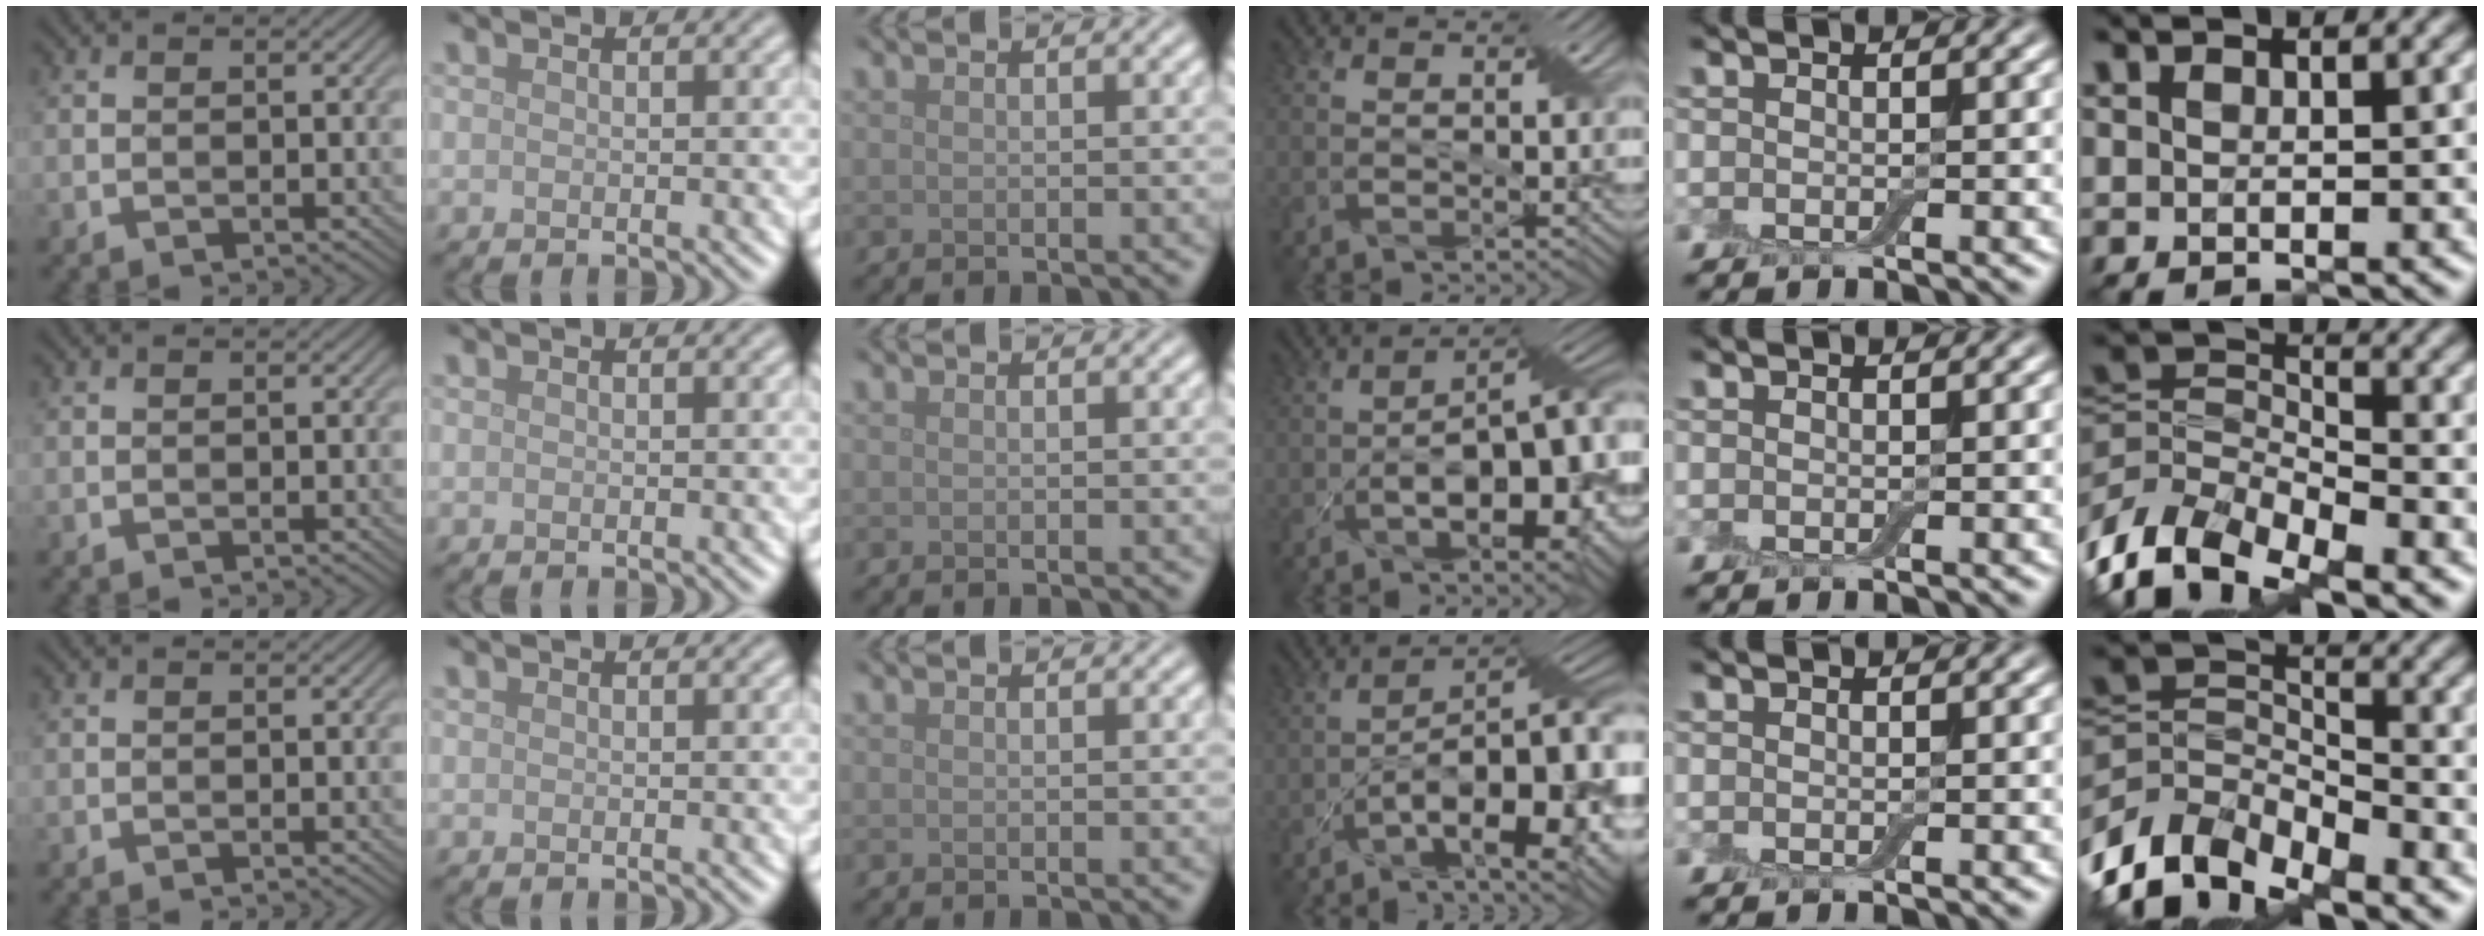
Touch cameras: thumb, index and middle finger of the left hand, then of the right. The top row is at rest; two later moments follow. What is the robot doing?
{"motion": "pour", "object": "bowl"}